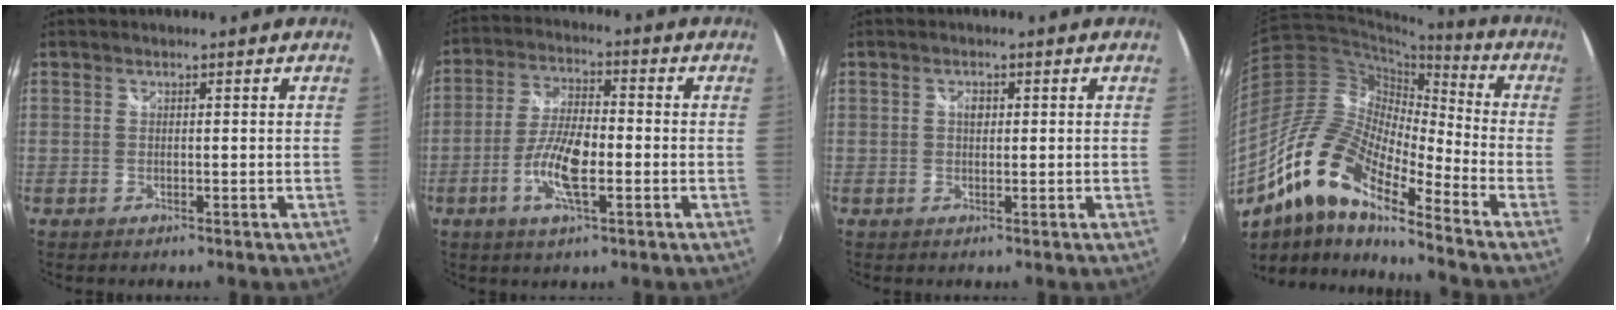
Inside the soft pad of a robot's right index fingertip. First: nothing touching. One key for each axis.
{"total": 9.3, "fx": -3.0, "fy": 2.7, "fz": 8.4, "tx": -0.172, "ty": 0.000, "tz": -0.059}
{"total": 1.5, "fx": 0.3, "fy": 1.1, "fz": 1.0, "tx": -0.017, "ty": 0.003, "tz": 0.002}
{"total": 16.8, "fx": -10.8, "fy": 4.9, "fz": 11.9, "tx": -0.215, "ty": -0.001, "tz": -0.225}